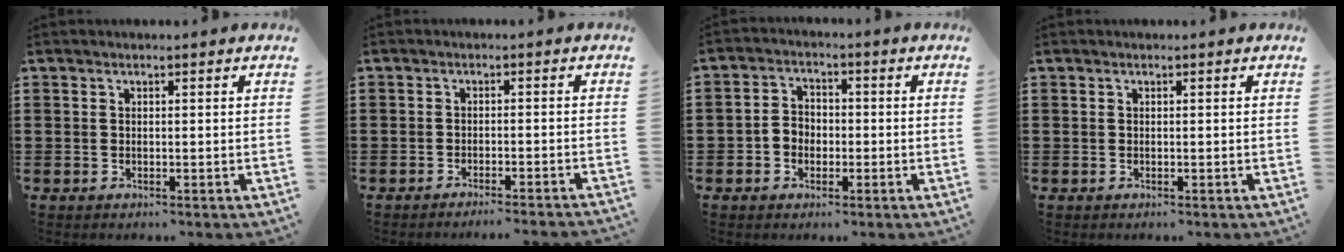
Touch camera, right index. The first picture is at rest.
{"total": 1.8, "force": [-1.7, -0.4, 0.5], "torque": [-0.009, 0.003, -0.034]}
{"total": 3.0, "force": [-1.1, 2.6, 1.2], "torque": [-0.028, 0.010, -0.024]}
{"total": 0.0}